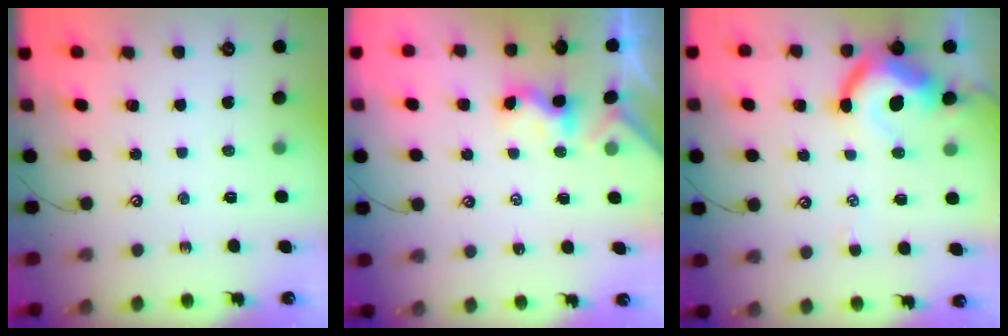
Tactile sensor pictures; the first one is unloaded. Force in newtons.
{"total": 1.8, "press": 1.7, "slide": 0.5}
{"total": 7.2, "press": 7.0, "slide": 1.5}